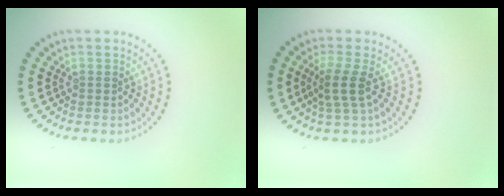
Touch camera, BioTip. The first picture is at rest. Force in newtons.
{"total": 2.5, "press": 2.0, "slide": 1.5}